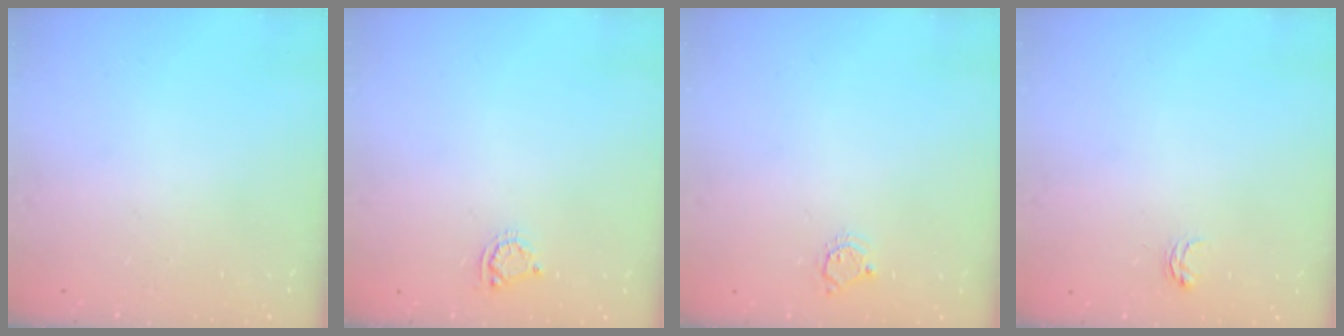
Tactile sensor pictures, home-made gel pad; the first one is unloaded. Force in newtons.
{"total": 4.9, "press": 4.8, "slide": 0.5}
{"total": 3.7, "press": 3.7, "slide": 0.4}
{"total": 2.9, "press": 2.9, "slide": 0.4}